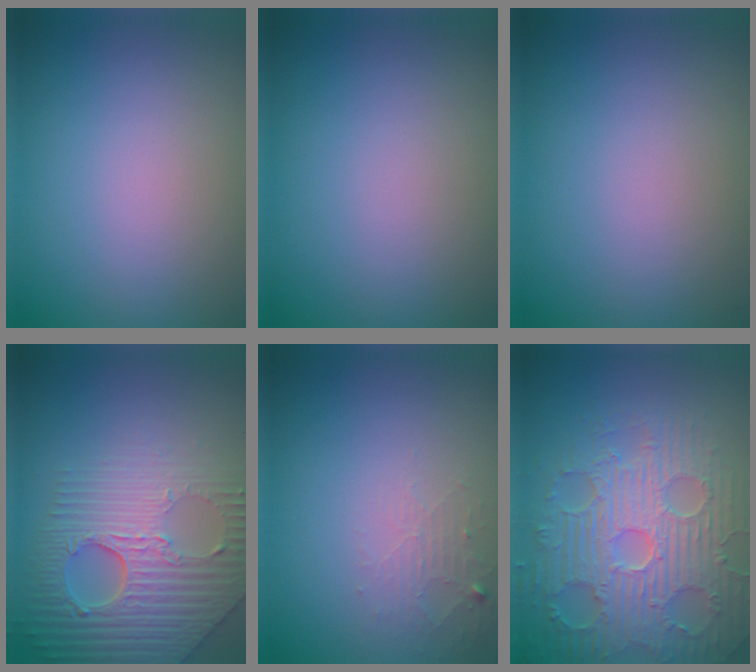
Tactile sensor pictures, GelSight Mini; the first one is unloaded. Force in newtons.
{"total": 0.0}
{"total": 0.0}
{"total": 8.7, "press": 6.1, "slide": 6.2}
{"total": 1.7, "press": 1.7, "slide": 0.3}
{"total": 8.9, "press": 6.5, "slide": 6.0}